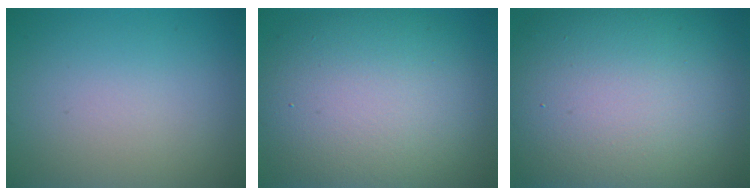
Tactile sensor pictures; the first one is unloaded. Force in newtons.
{"total": 12.9, "press": 12.8, "slide": 1.0}
{"total": 18.0, "press": 18.0, "slide": 0.8}